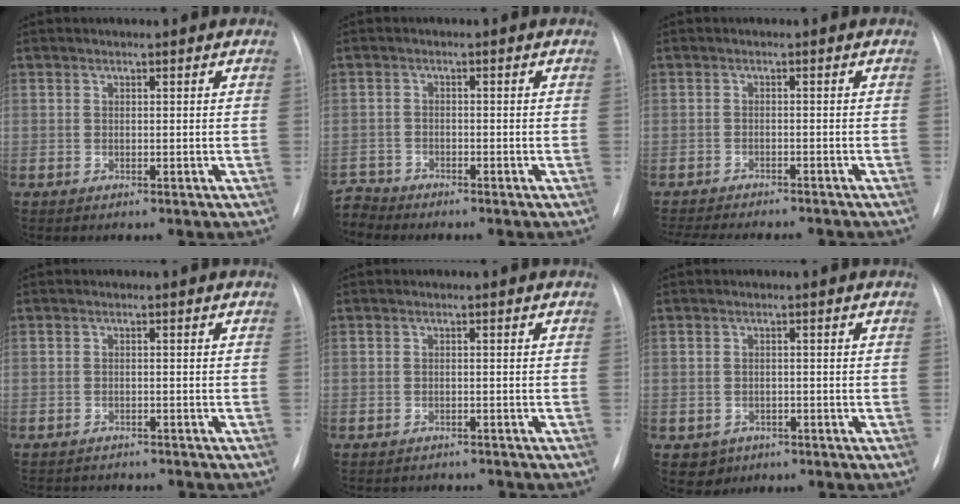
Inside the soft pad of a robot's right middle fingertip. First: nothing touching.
{"total": 3.4, "force": [-3.2, 0.2, -1.0], "torque": [0.021, -0.010, -0.062]}
{"total": 13.2, "force": [-11.9, 2.5, 5.1], "torque": [-0.093, -0.011, -0.155]}
{"total": 7.0, "force": [-6.6, 1.7, 1.6], "torque": [-0.019, -0.001, -0.083]}
{"total": 4.9, "force": [-4.7, 1.3, 0.6], "torque": [-0.001, -0.002, -0.057]}
{"total": 2.7, "force": [-1.4, 2.3, 0.2], "torque": [-0.002, 0.008, -0.015]}